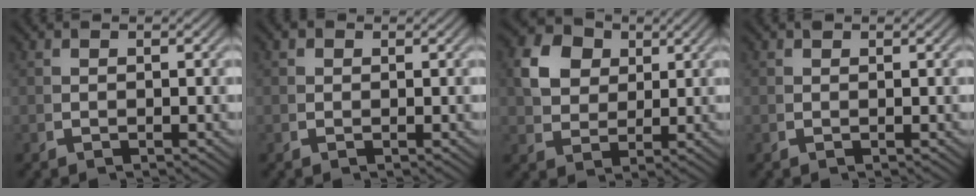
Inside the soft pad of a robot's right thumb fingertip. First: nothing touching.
{"total": 1.1, "force": [0.5, 0.9, 0.3], "torque": [-0.006, -0.002, 0.009]}
{"total": 7.9, "force": [2.9, 6.1, 4.1], "torque": [-0.092, -0.007, 0.055]}
{"total": 0.6, "force": [0.5, 0.4, 0.1], "torque": [0.001, 0.001, 0.008]}